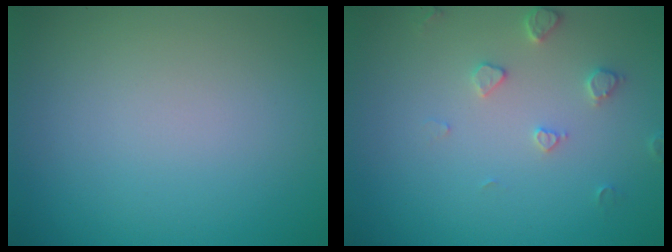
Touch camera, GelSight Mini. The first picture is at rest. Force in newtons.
{"total": 1.9, "press": 1.8, "slide": 0.3}